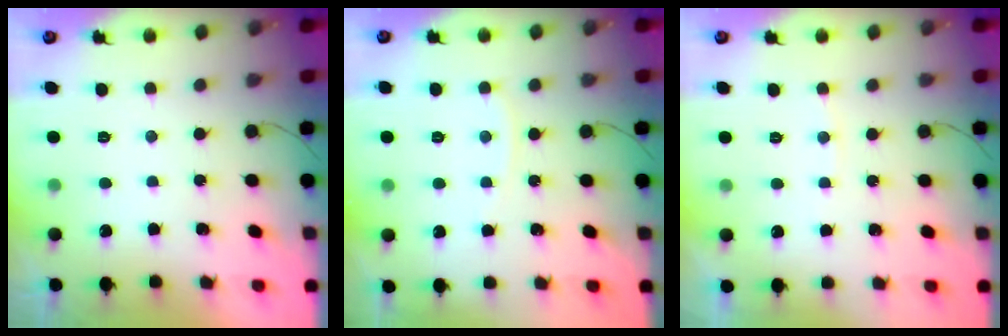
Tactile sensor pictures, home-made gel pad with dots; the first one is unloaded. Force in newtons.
{"total": 2.9, "press": 2.9, "slide": 0.3}
{"total": 2.8, "press": 2.7, "slide": 0.3}